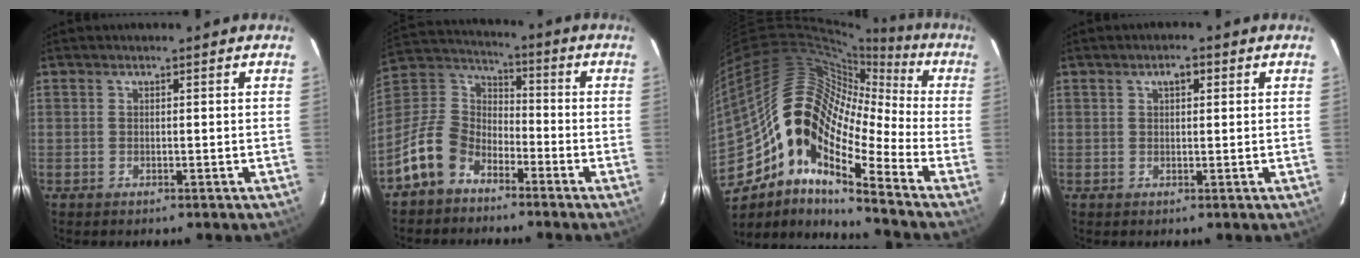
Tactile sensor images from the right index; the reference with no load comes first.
{"total": 11.6, "force": [-7.4, 7.5, 4.8], "torque": [-0.115, 0.032, -0.148]}
{"total": 17.8, "force": [-7.6, 7.4, 14.3], "torque": [-0.229, -0.004, -0.163]}
{"total": 2.2, "force": [0.9, 1.1, 1.7], "torque": [-0.027, 0.010, 0.014]}